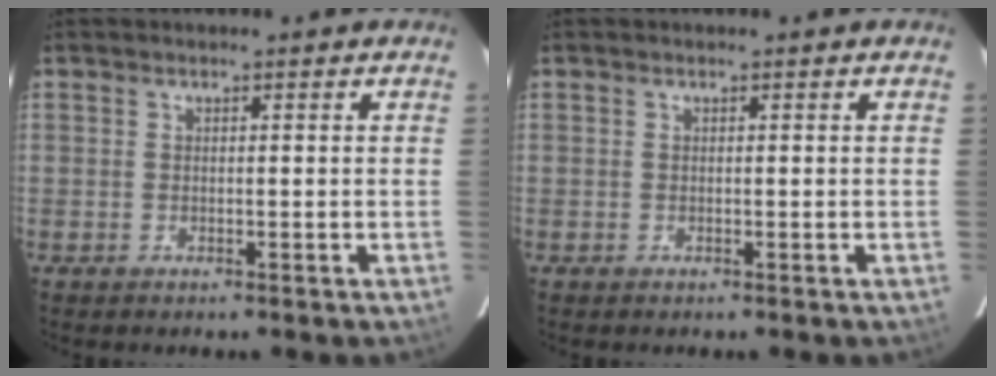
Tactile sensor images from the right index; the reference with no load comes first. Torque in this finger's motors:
{"motor_torque": [0.00, 0.00, 0.00, 0.00]}